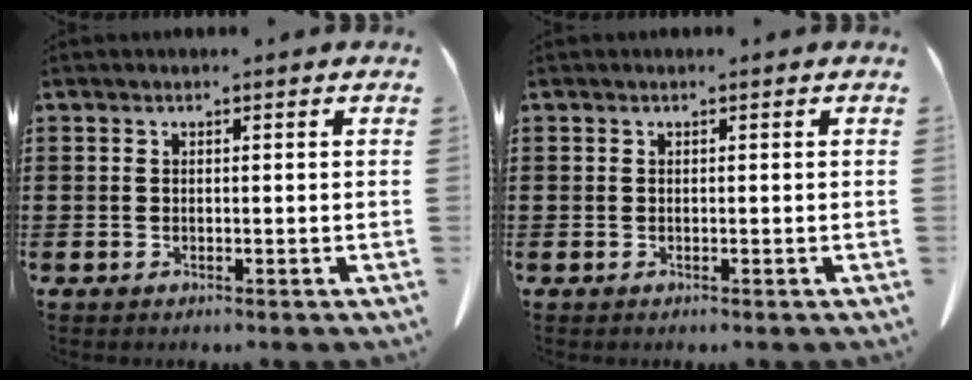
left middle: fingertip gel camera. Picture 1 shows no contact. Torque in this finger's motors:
{"motor_torque": [0.00, 0.00, 0.00, 0.00]}